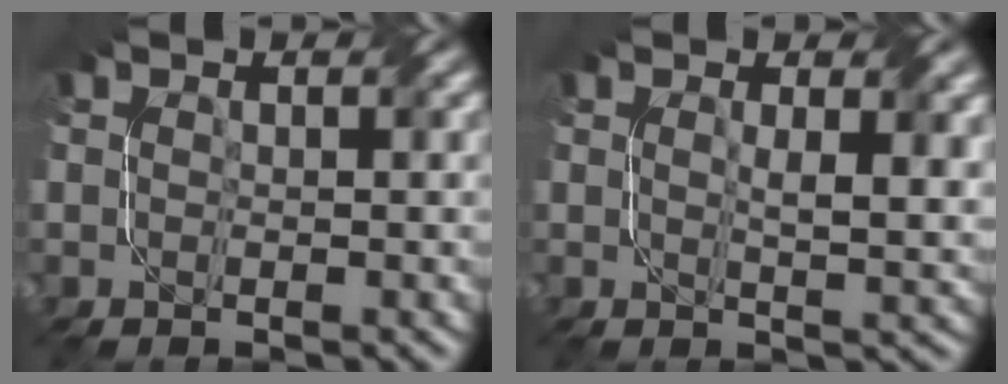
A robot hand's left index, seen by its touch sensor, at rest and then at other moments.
{"total": 2.8, "force": [0.8, 0.6, 2.6], "torque": [-0.039, -0.002, 0.014]}